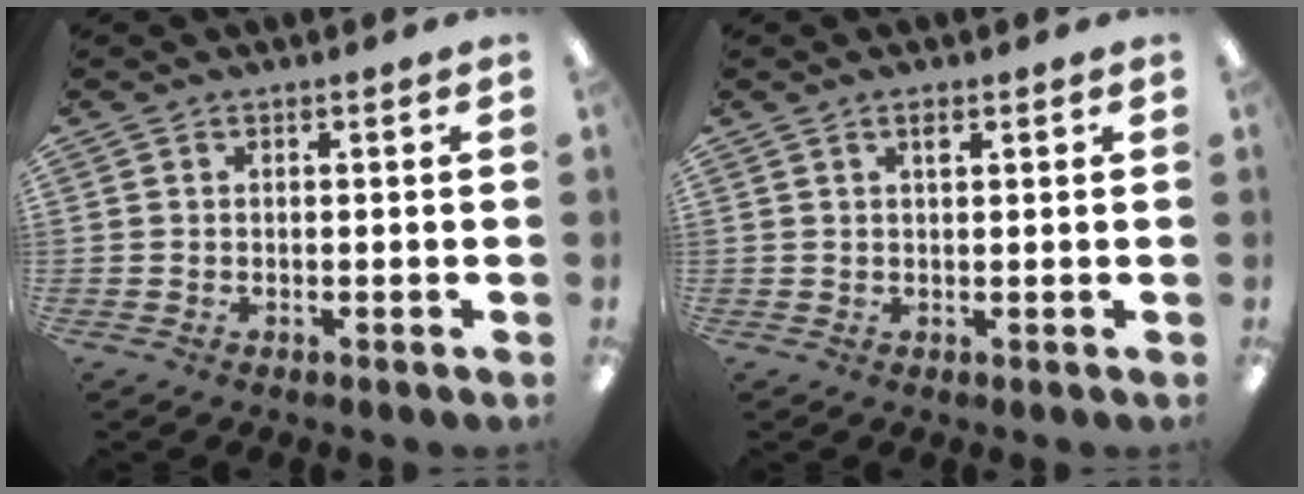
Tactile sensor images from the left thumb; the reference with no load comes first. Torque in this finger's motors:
{"motor_torque": [0.15, 0.03, 0.40, -0.02, 0.00]}